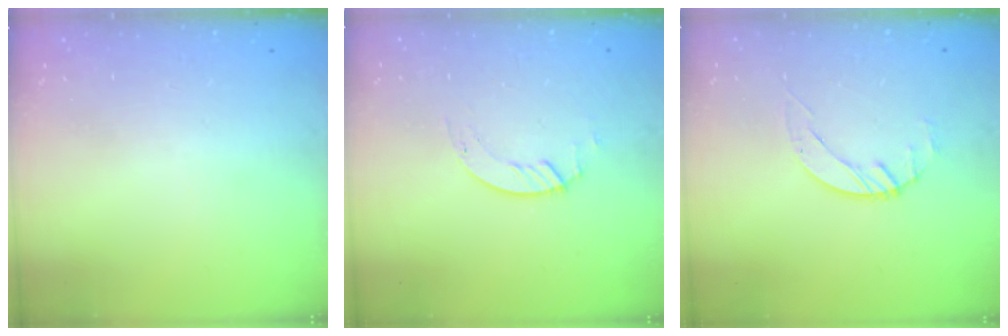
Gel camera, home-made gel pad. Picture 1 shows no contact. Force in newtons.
{"total": 1.3, "press": 1.2, "slide": 0.1}
{"total": 1.4, "press": 1.4, "slide": 0.2}